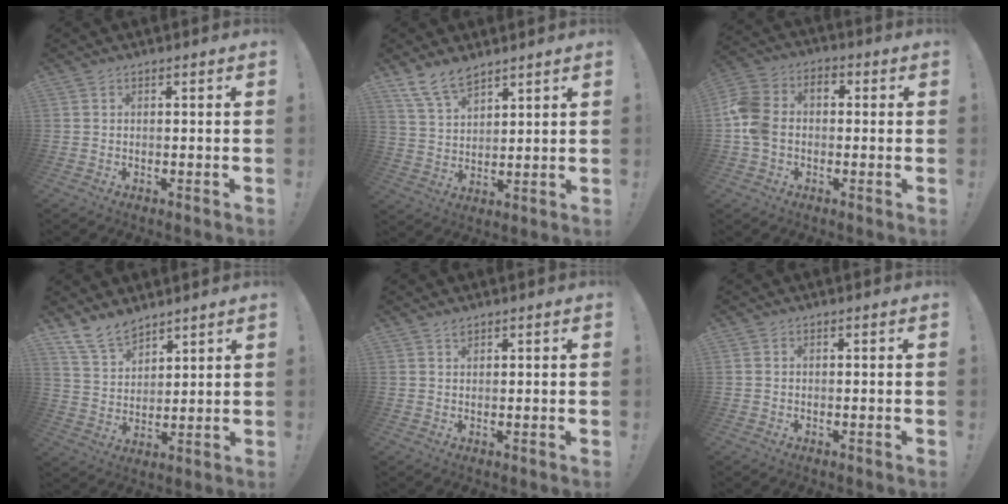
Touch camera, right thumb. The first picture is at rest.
{"total": 9.0, "force": [7.2, 3.9, 3.8], "torque": [-0.071, -0.039, 0.140]}
{"total": 10.5, "force": [-2.2, 8.2, 6.2], "torque": [-0.126, 0.027, -0.039]}
{"total": 10.3, "force": [8.6, 4.8, 3.2], "torque": [-0.061, -0.057, 0.169]}
{"total": 1.6, "force": [1.5, 0.7, 0.4], "torque": [0.008, -0.008, 0.024]}
{"total": 0.5, "force": [0.1, 0.5, 0.2], "torque": [-0.005, 0.003, 0.003]}